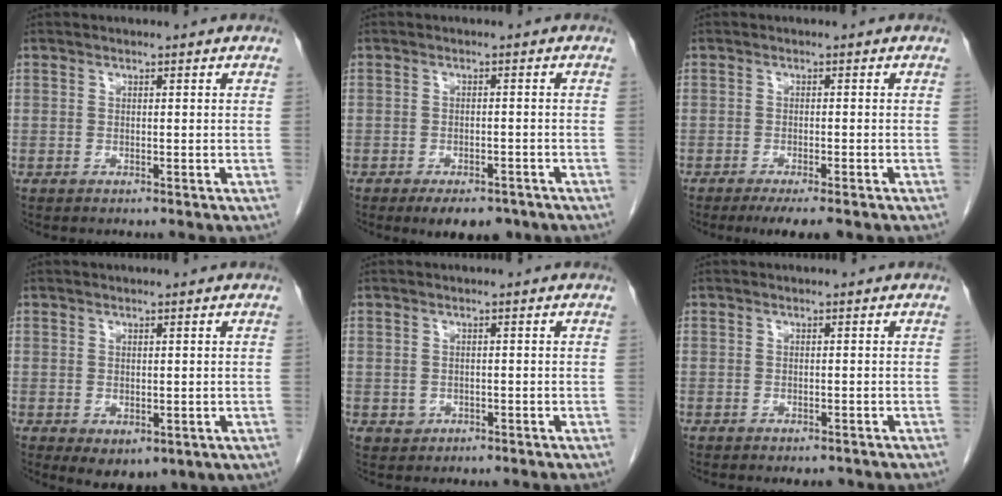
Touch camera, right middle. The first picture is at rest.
{"total": 6.8, "force": [-5.1, 3.0, 3.4], "torque": [-0.042, -0.001, -0.070]}
{"total": 5.4, "force": [-4.0, 0.8, 3.5], "torque": [-0.046, -0.012, -0.056]}
{"total": 5.6, "force": [-1.5, 3.2, 4.3], "torque": [-0.054, -0.012, -0.004]}
{"total": 1.3, "force": [-0.3, 1.2, 0.3], "torque": [-0.005, 0.003, 0.001]}
{"total": 1.5, "force": [-1.2, 0.6, 0.7], "torque": [-0.010, -0.004, -0.011]}